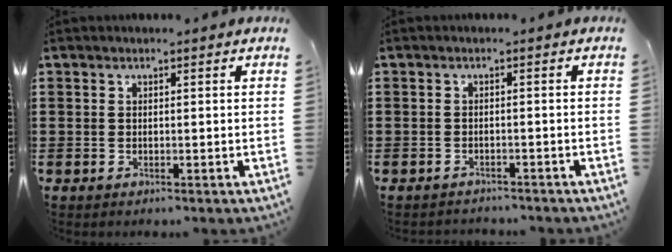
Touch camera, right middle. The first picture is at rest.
{"total": 1.1, "force": [-1.1, 0.1, 0.0], "torque": [-0.003, 0.002, -0.025]}